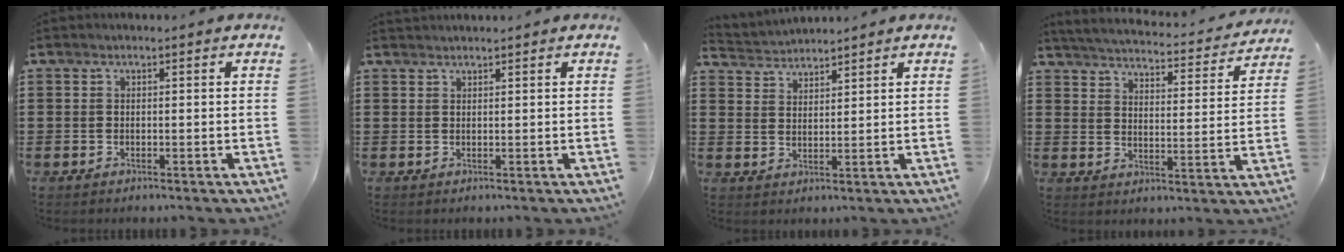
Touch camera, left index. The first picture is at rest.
{"total": 1.0, "force": [1.0, 0.0, 0.1], "torque": [-0.004, -0.002, 0.021]}
{"total": 2.7, "force": [2.6, 0.4, -0.6], "torque": [-0.001, -0.007, 0.048]}
{"total": 3.8, "force": [3.7, -0.3, 0.8], "torque": [-0.037, -0.034, 0.057]}